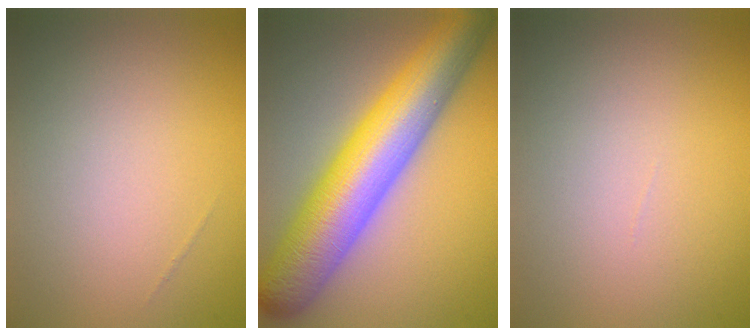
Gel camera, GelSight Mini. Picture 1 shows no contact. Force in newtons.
{"total": 11.2, "press": 11.2, "slide": 0.3}
{"total": 0.0}